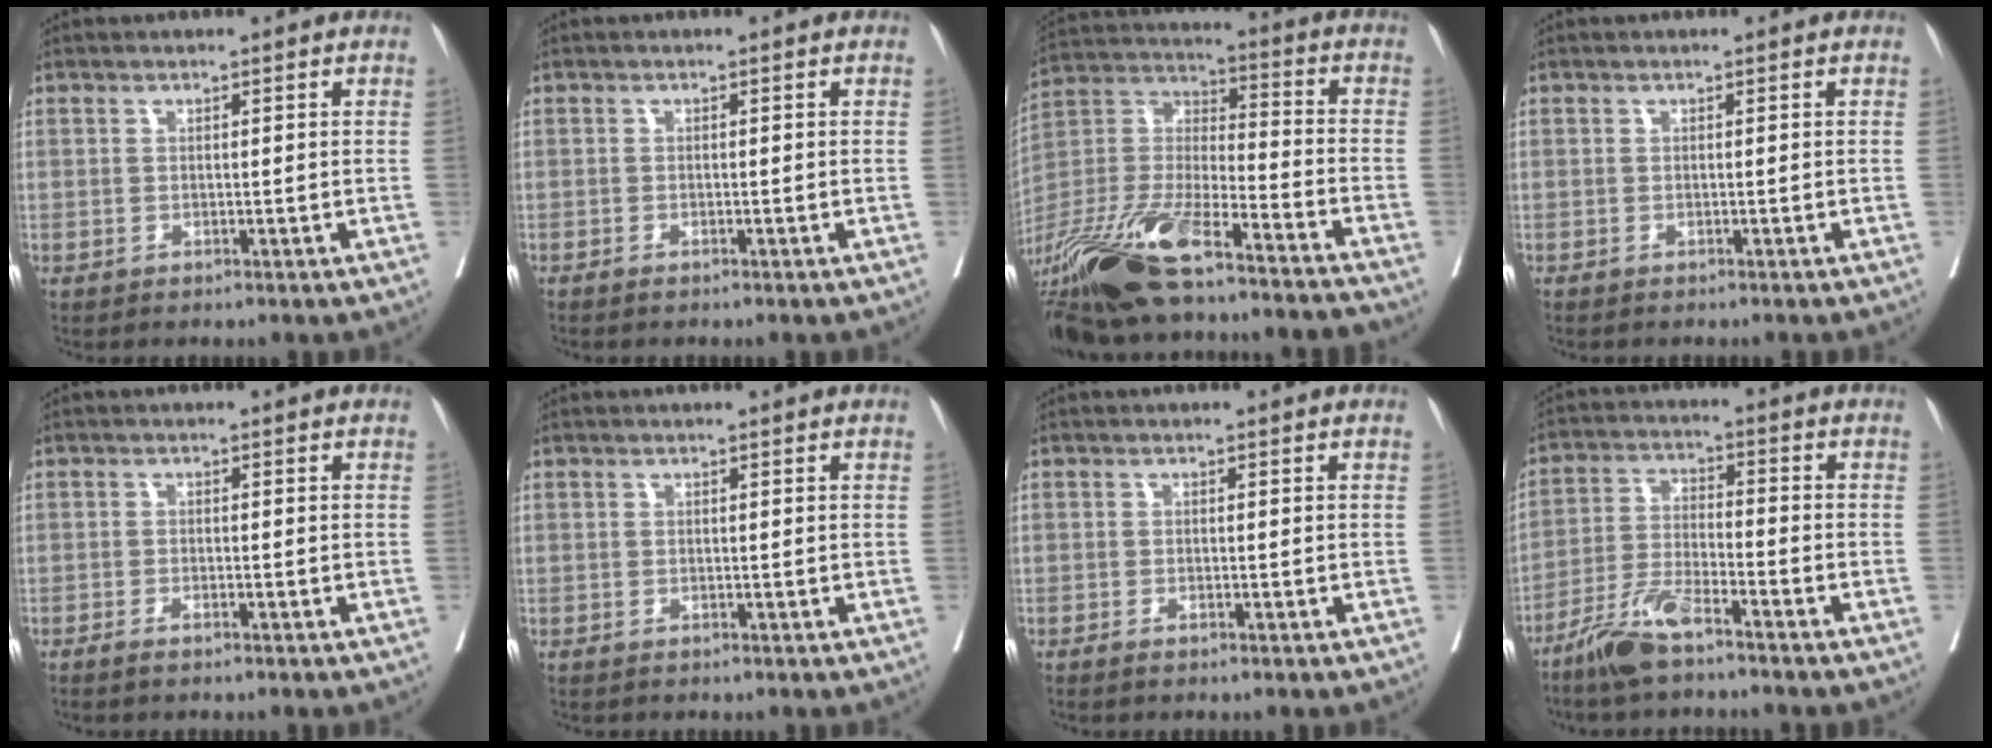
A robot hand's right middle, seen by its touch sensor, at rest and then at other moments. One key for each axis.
{"total": 0.9, "fx": -0.7, "fy": 0.1, "fz": 0.5, "tx": -0.013, "ty": -0.002, "tz": -0.010}
{"total": 26.2, "fx": -20.1, "fy": 4.6, "fz": 16.3, "tx": -0.355, "ty": -0.031, "tz": -0.357}
{"total": 0.8, "fx": -0.8, "fy": 0.1, "fz": 0.3, "tx": 0.001, "ty": 0.000, "tz": -0.014}
{"total": 1.8, "fx": -1.5, "fy": 0.2, "fz": 1.0, "tx": -0.018, "ty": -0.002, "tz": -0.020}
{"total": 0.0}
{"total": 1.2, "fx": -0.9, "fy": 0.1, "fz": 0.7, "tx": -0.015, "ty": -0.002, "tz": -0.012}
{"total": 8.2, "fx": -6.4, "fy": 0.8, "fz": 5.1, "tx": -0.110, "ty": -0.018, "tz": -0.127}